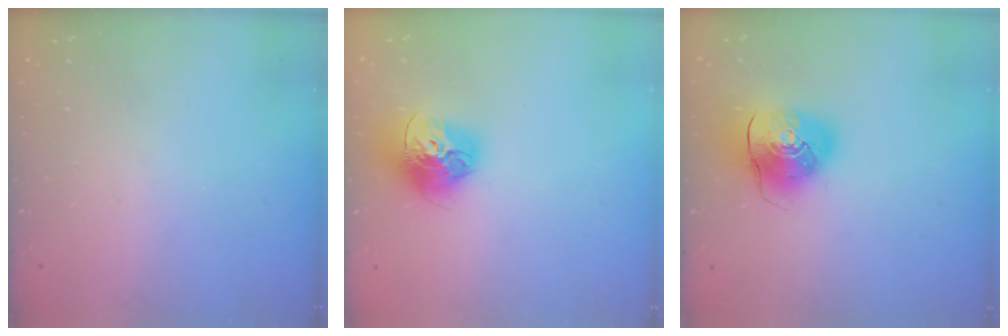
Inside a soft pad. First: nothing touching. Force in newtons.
{"total": 16.0, "press": 15.9, "slide": 1.7}
{"total": 10.6, "press": 10.5, "slide": 1.8}